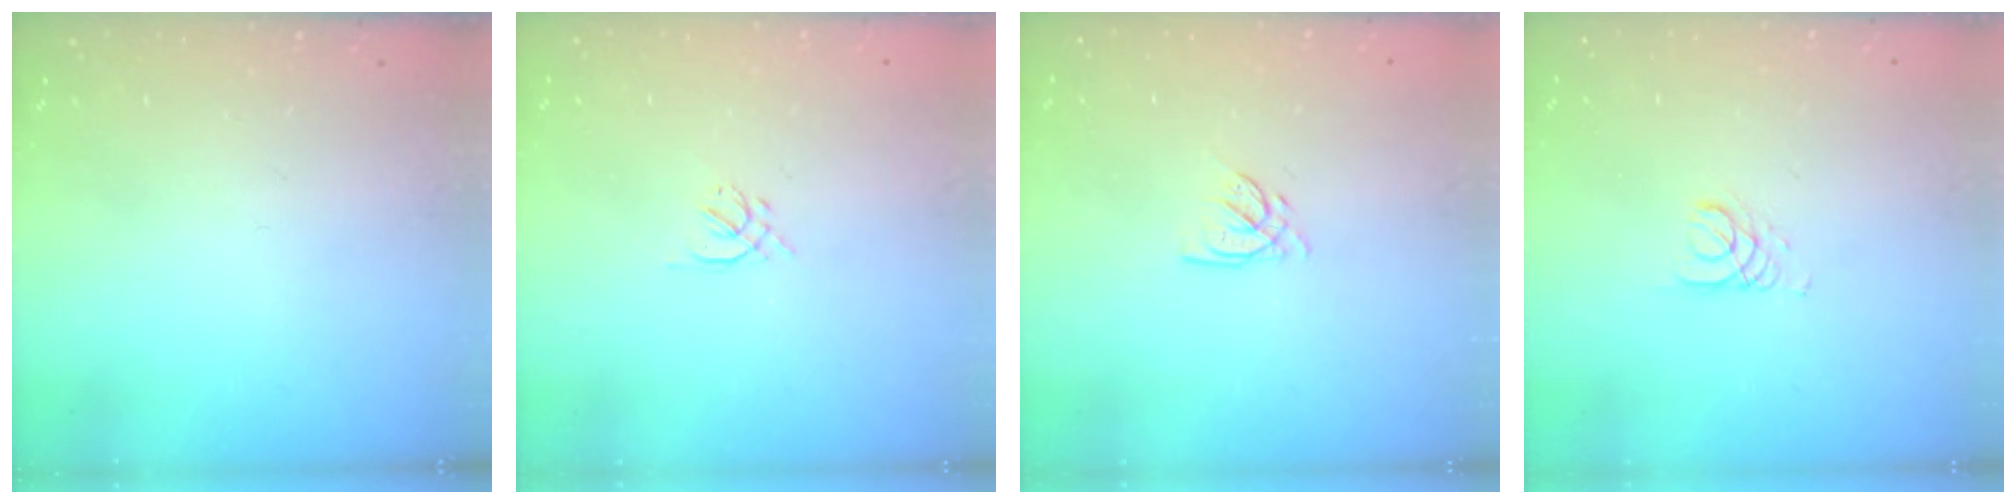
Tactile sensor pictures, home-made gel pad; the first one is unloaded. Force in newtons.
{"total": 1.6, "press": 1.5, "slide": 0.6}
{"total": 2.8, "press": 2.8, "slide": 0.1}
{"total": 2.7, "press": 2.7, "slide": 0.3}